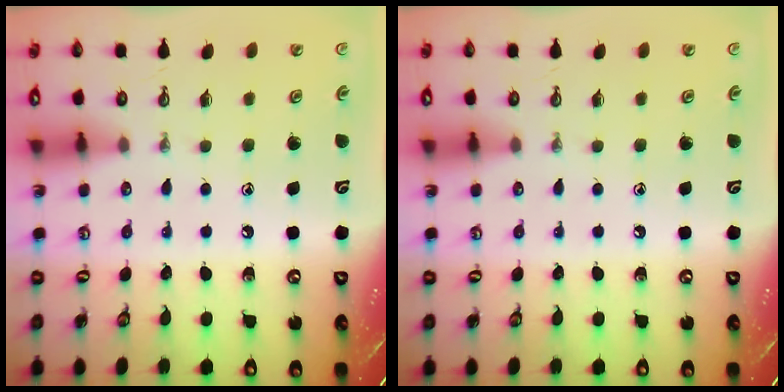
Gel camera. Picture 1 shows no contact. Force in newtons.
{"total": 0.0}